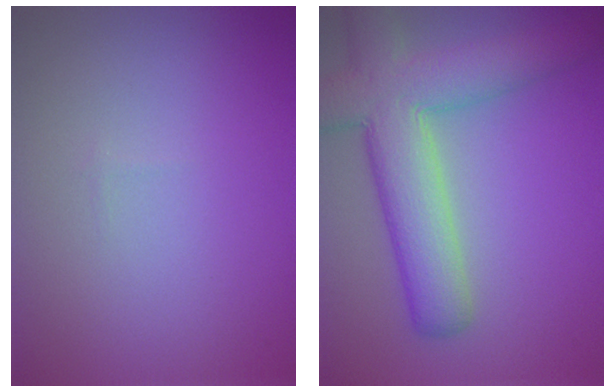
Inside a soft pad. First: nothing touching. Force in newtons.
{"total": 8.3, "press": 8.3, "slide": 0.6}